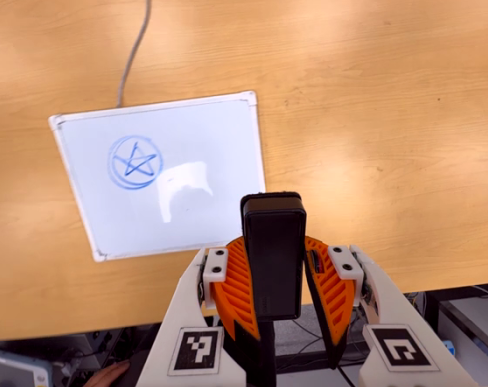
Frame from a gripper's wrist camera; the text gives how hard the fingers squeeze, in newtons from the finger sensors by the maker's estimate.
{"total": 10.3, "left": 9.2, "right": 11.4}